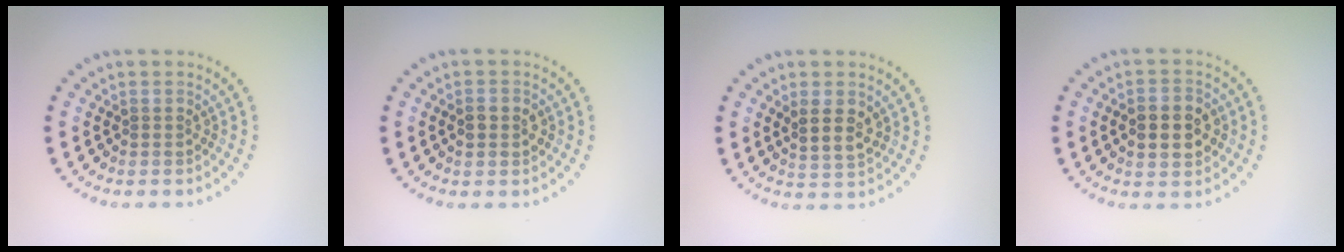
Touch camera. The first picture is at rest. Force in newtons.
{"total": 1.4, "press": 1.4, "slide": 0.2}
{"total": 2.6, "press": 2.4, "slide": 1.0}
{"total": 4.8, "press": 4.8, "slide": 0.1}